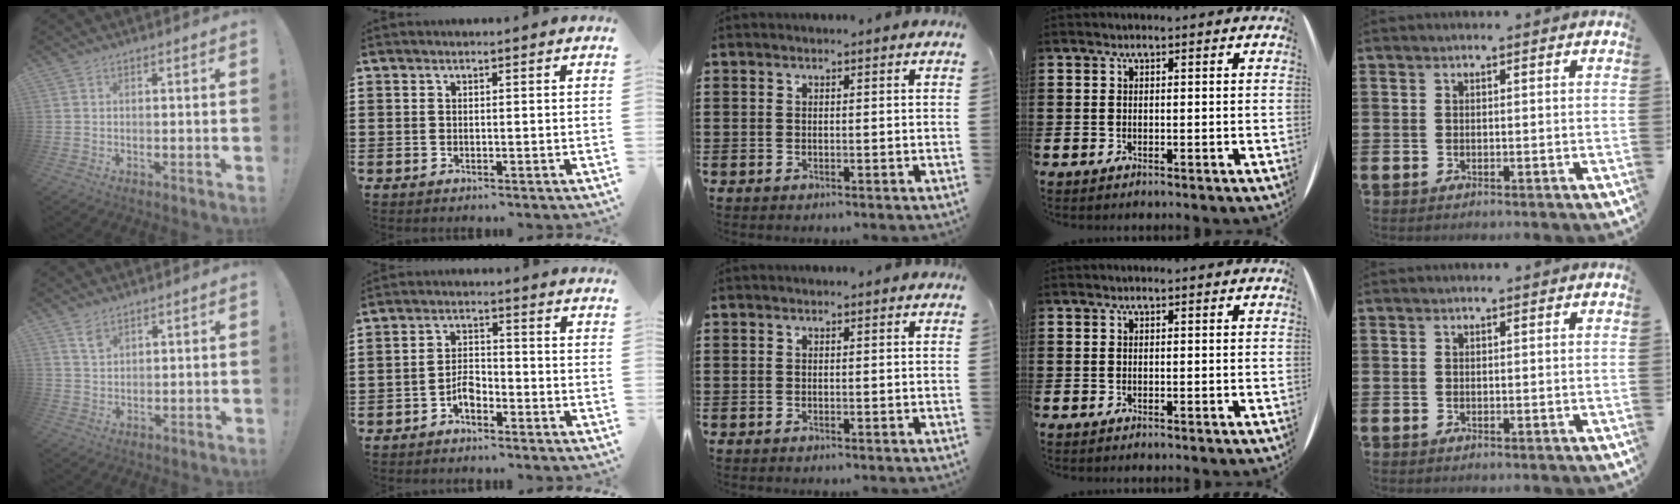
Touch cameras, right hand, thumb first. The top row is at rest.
{"thumb": {"total": 3.9, "force": [2.8, 2.2, 1.7], "torque": [-0.015, -0.020, 0.049]}, "index": {"total": 3.5, "force": [-2.1, 1.8, 2.2], "torque": [-0.049, 0.005, -0.044]}}